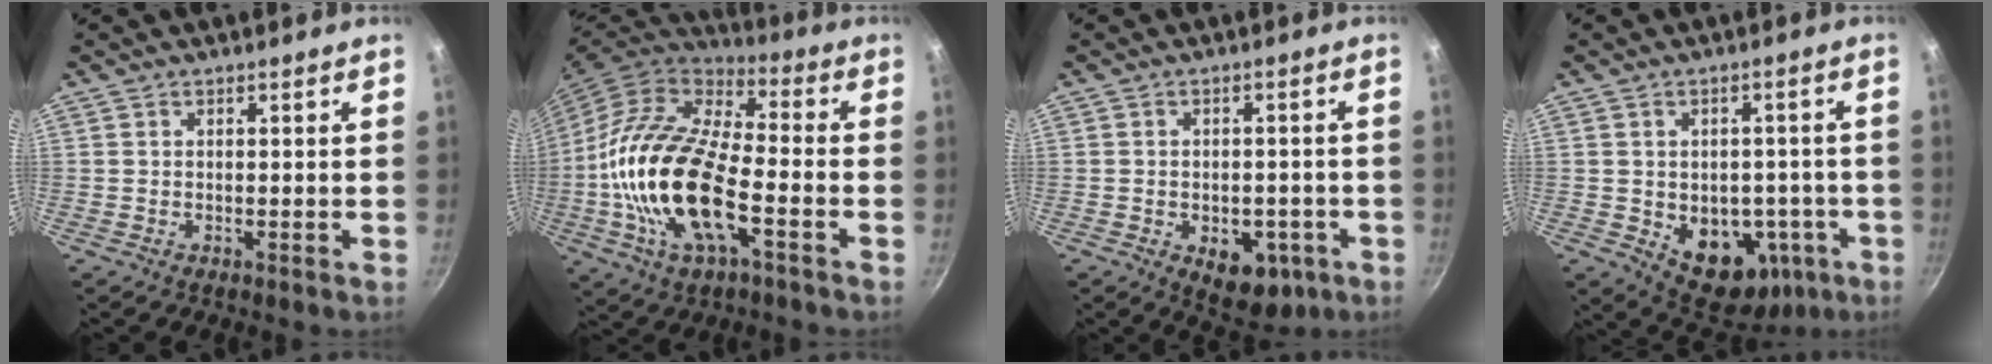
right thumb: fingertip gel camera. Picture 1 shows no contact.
{"total": 22.4, "force": [-5.1, 10.1, 19.3], "torque": [-0.368, 0.025, -0.108]}
{"total": 9.6, "force": [-3.5, 6.1, 6.5], "torque": [-0.048, 0.008, -0.035]}
{"total": 14.1, "force": [-3.8, 10.2, 8.9], "torque": [-0.076, 0.012, -0.028]}